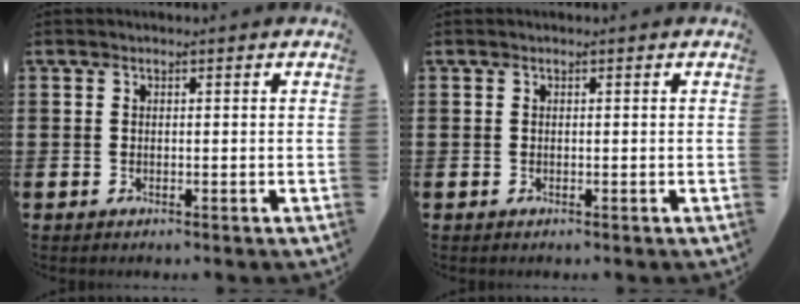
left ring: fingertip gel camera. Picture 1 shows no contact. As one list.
[{"total": 0.0}]